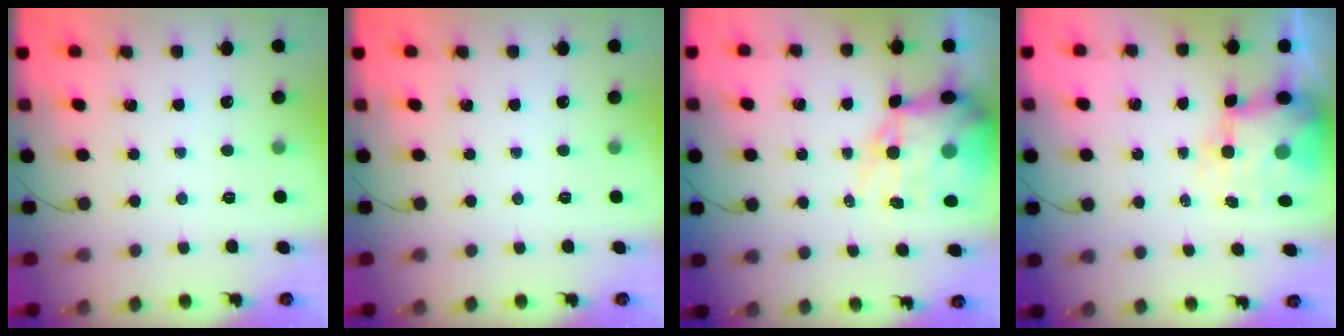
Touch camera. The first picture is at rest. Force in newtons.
{"total": 0.0}
{"total": 15.3, "press": 14.8, "slide": 3.8}
{"total": 8.1, "press": 8.0, "slide": 1.4}